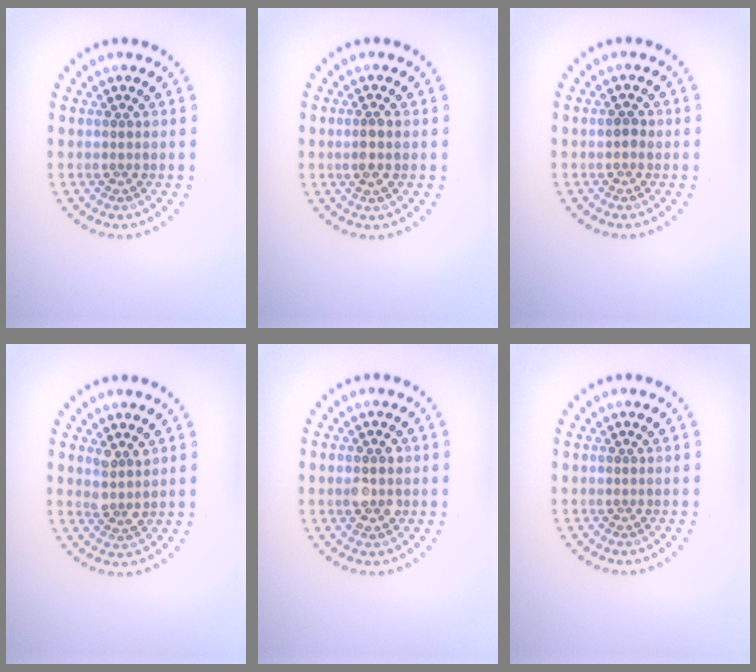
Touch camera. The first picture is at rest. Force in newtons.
{"total": 1.6, "press": 1.5, "slide": 0.7}
{"total": 1.0, "press": 1.0, "slide": 0.1}
{"total": 1.9, "press": 1.5, "slide": 1.1}
{"total": 2.9, "press": 2.9, "slide": 0.1}
{"total": 0.0}